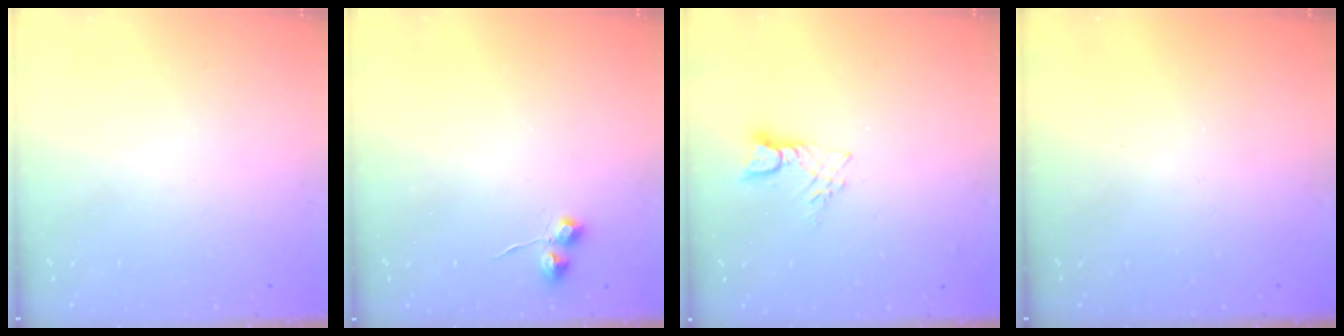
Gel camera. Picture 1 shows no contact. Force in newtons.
{"total": 5.5, "press": 5.5, "slide": 0.9}
{"total": 5.0, "press": 5.0, "slide": 0.3}
{"total": 0.0}